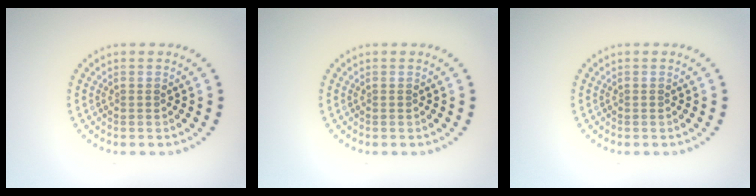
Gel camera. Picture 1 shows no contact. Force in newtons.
{"total": 0.0}
{"total": 0.0}